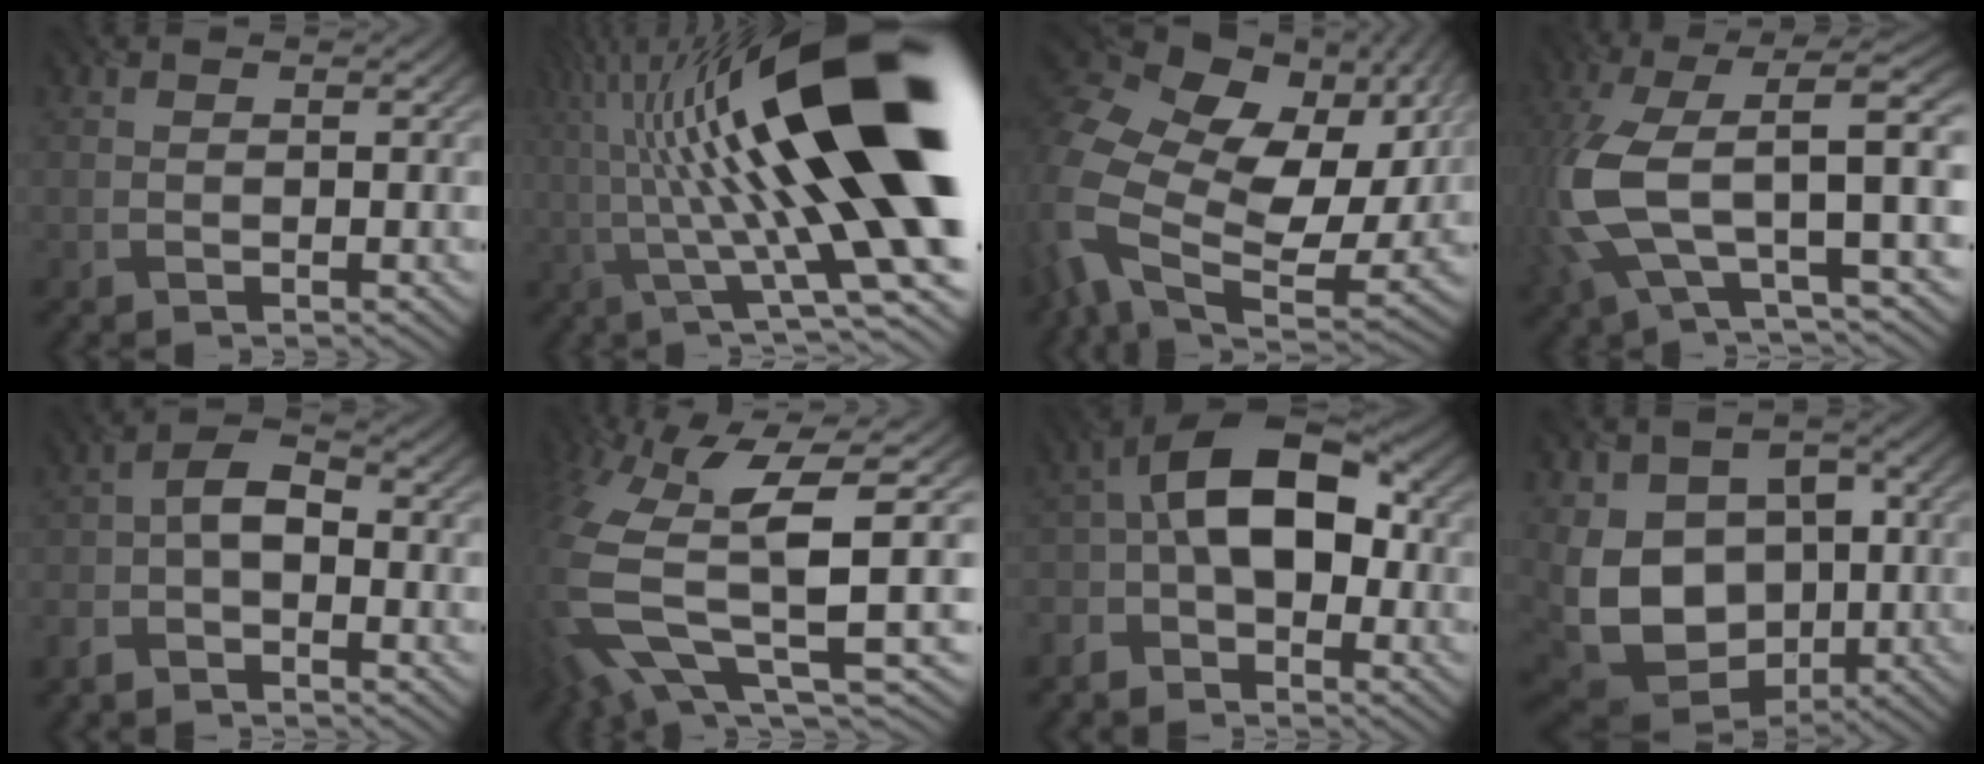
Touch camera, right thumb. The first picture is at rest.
{"total": 22.8, "force": [4.1, 5.8, 21.7], "torque": [-0.341, 0.038, 0.072]}
{"total": 18.8, "force": [2.1, 12.9, 13.5], "torque": [-0.326, -0.026, 0.057]}
{"total": 13.5, "force": [-0.4, 5.5, 12.3], "torque": [-0.280, -0.019, -0.004]}
{"total": 4.1, "force": [-2.3, 1.8, 2.9], "torque": [-0.059, 0.006, -0.057]}
{"total": 13.2, "force": [-0.4, 5.0, 12.2], "torque": [-0.295, -0.028, 0.012]}
{"total": 10.1, "force": [-2.5, 5.8, 7.9], "torque": [-0.142, 0.011, -0.064]}
{"total": 12.7, "force": [-0.4, 9.6, 8.2], "torque": [-0.166, -0.020, 0.006]}